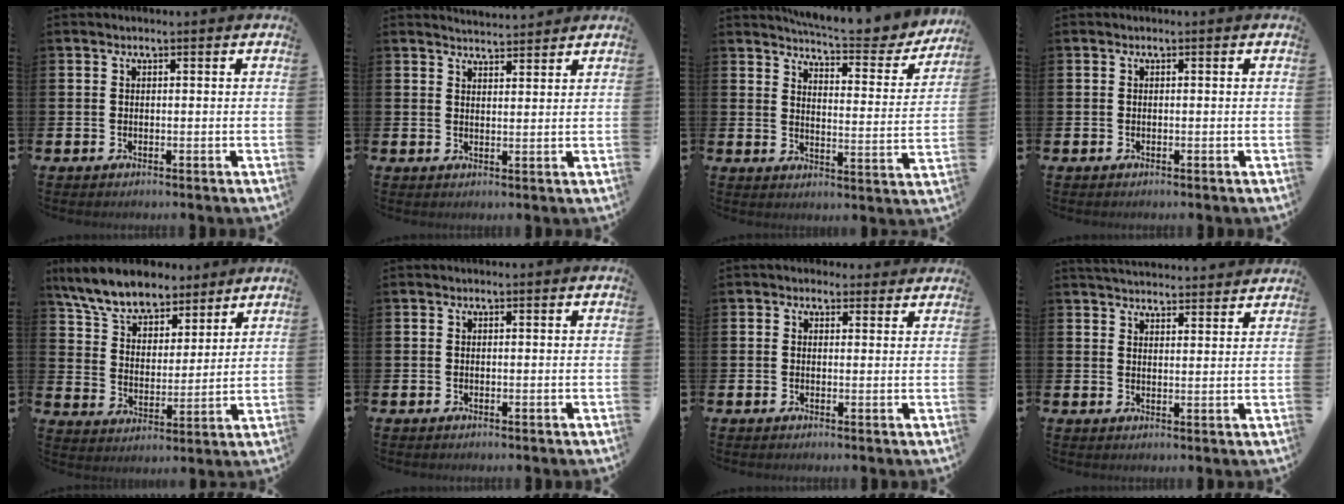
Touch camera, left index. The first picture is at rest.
{"total": 3.6, "force": [3.6, 0.1, -0.1], "torque": [0.000, -0.021, 0.065]}
{"total": 6.8, "force": [6.5, 0.6, 2.0], "torque": [-0.055, -0.049, 0.110]}
{"total": 0.0}
{"total": 8.3, "force": [7.6, 2.7, 1.9], "torque": [-0.083, -0.041, 0.140]}
{"total": 0.0}
{"total": 1.6, "force": [1.4, 0.8, 0.0], "torque": [0.005, 0.000, 0.024]}
{"total": 4.3, "force": [4.3, 0.2, 0.1], "torque": [-0.006, -0.027, 0.077]}